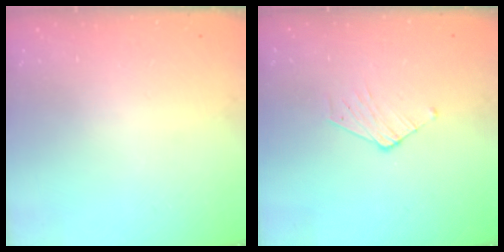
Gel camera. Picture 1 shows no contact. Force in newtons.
{"total": 4.6, "press": 4.6, "slide": 0.5}